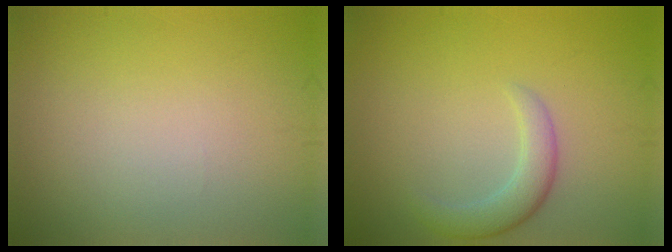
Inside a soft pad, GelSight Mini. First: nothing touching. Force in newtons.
{"total": 2.9, "press": 2.9, "slide": 0.2}